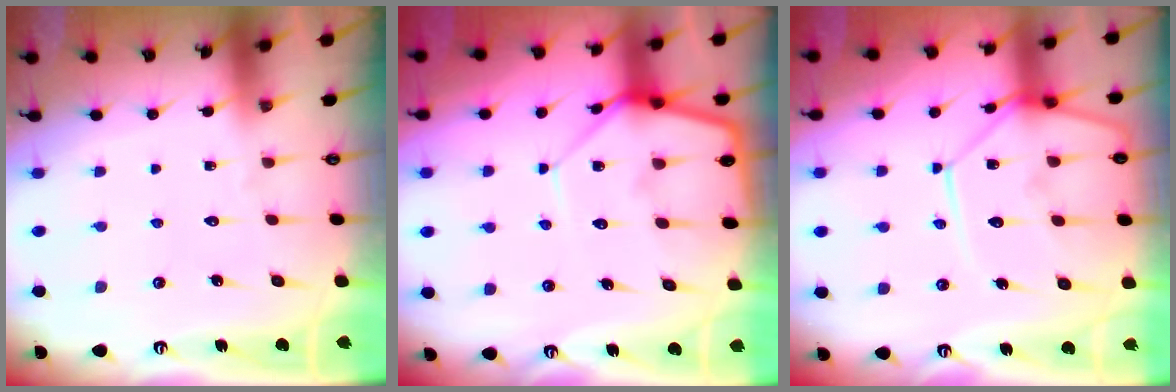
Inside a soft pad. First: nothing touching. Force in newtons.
{"total": 9.5, "press": 9.4, "slide": 0.9}
{"total": 14.0, "press": 13.9, "slide": 1.2}